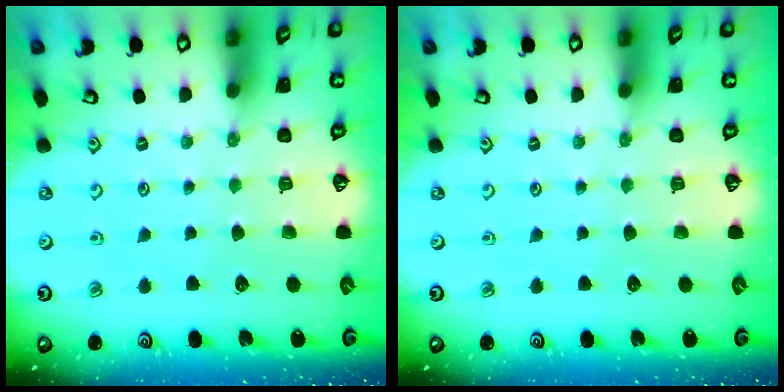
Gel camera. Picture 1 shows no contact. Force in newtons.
{"total": 0.0}